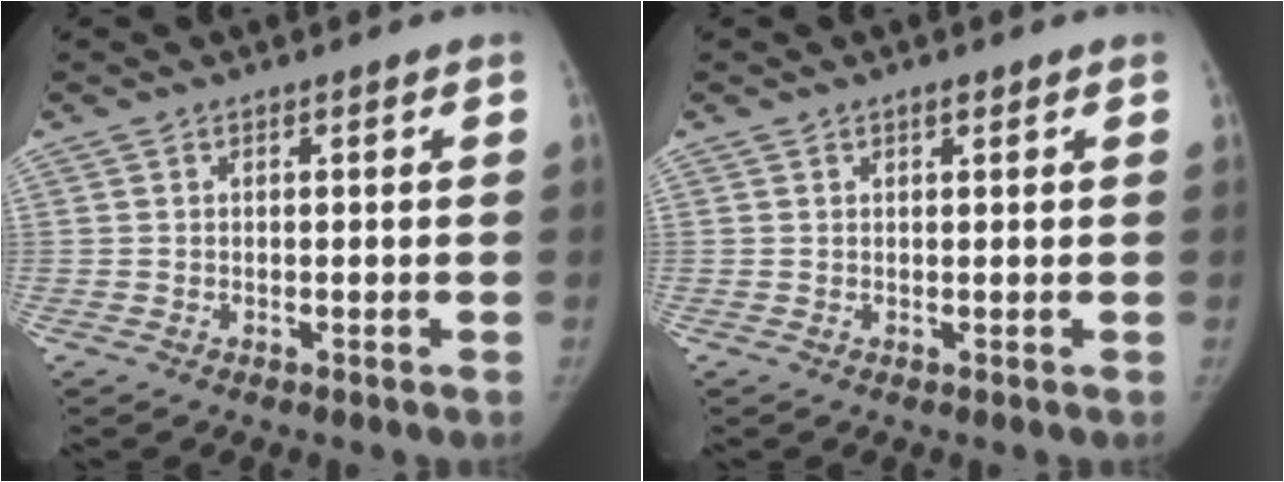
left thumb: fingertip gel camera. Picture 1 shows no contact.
{"total": 0.9, "force": [0.6, 0.4, 0.5], "torque": [-0.003, -0.002, 0.006]}